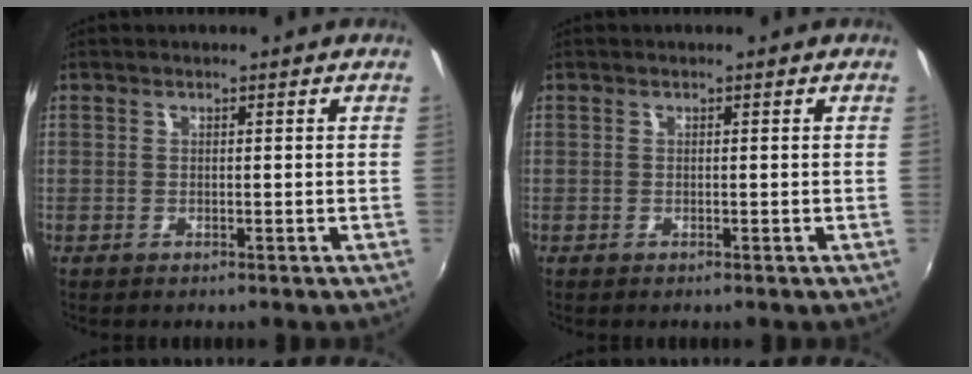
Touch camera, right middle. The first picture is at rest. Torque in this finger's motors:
{"motor_torque": [-0.17, -0.17, 0.01, -0.02]}